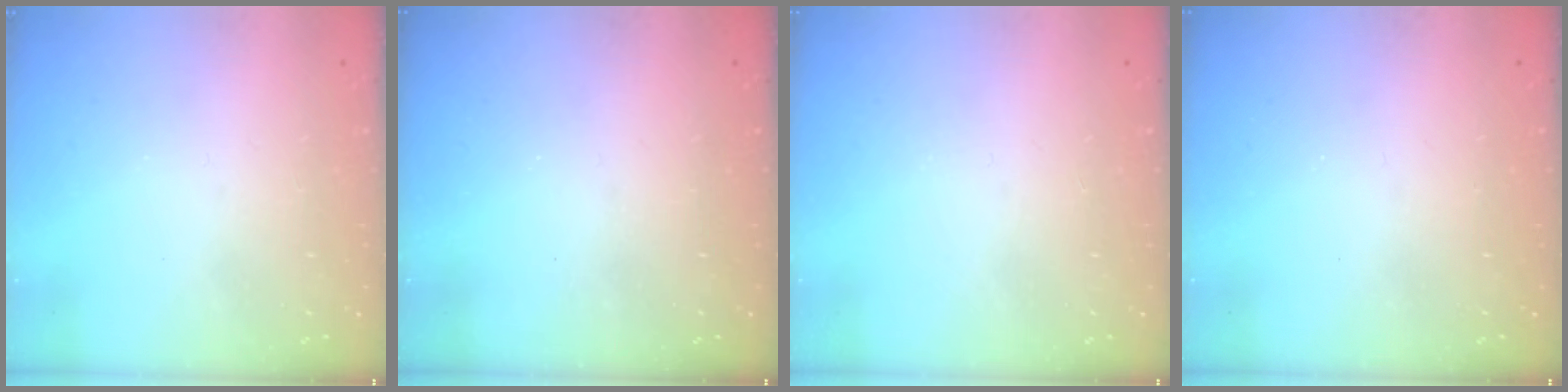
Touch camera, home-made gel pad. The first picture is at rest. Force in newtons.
{"total": 0.0}
{"total": 0.0}
{"total": 0.0}